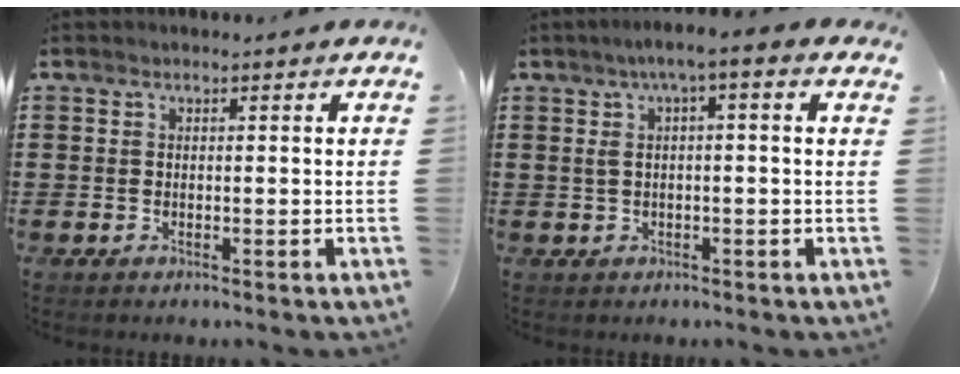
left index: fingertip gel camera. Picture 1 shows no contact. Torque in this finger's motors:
{"motor_torque": [1.32, -0.81, 0.51, 0.15]}